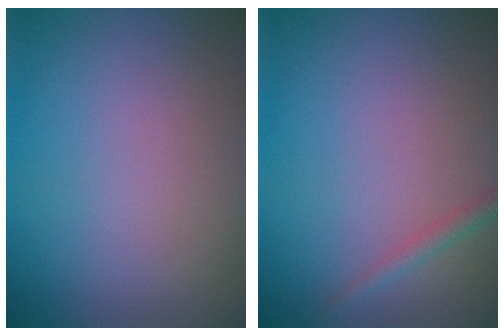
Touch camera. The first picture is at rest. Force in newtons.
{"total": 1.2, "press": 1.2, "slide": 0.1}